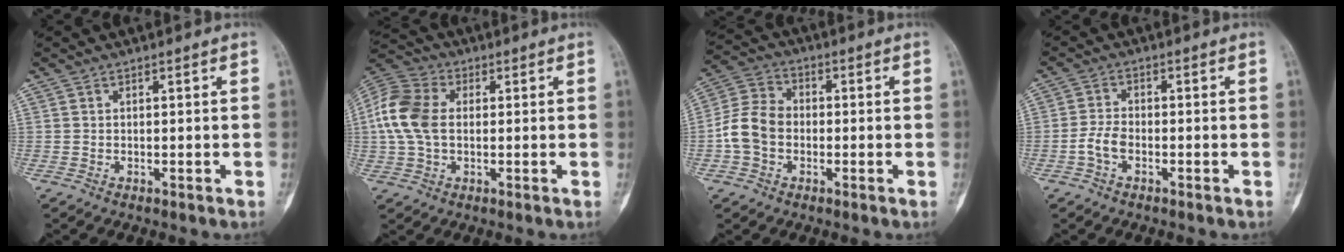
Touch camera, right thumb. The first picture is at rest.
{"total": 11.6, "force": [0.7, 8.0, 8.4], "torque": [-0.177, 0.022, 0.005]}
{"total": 8.9, "force": [-1.6, 6.9, 5.4], "torque": [-0.100, 0.030, -0.041]}
{"total": 3.7, "force": [-1.5, 2.2, 2.6], "torque": [-0.049, 0.014, -0.035]}